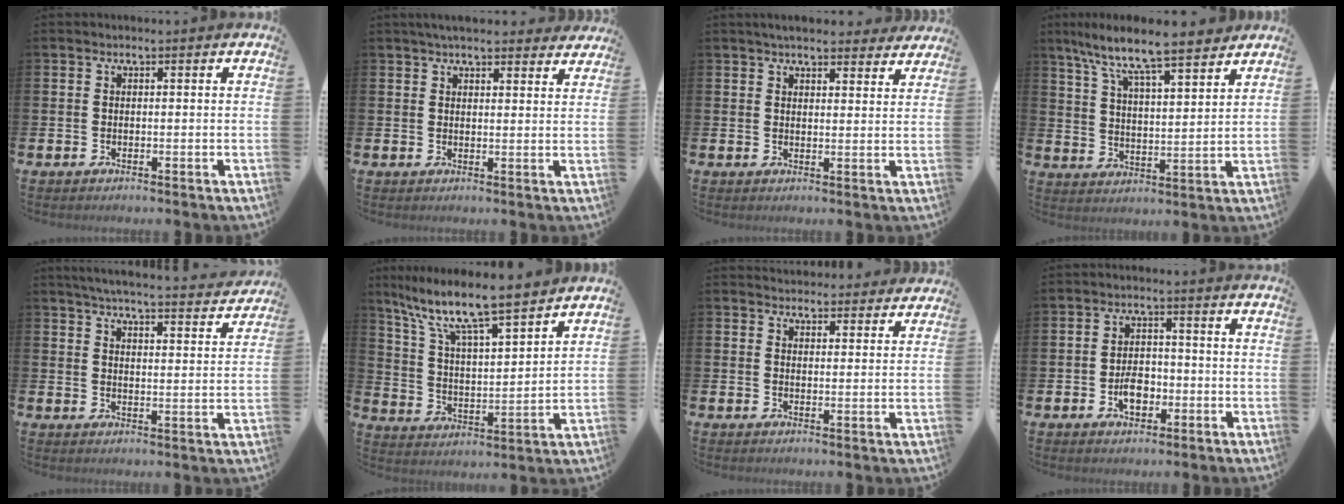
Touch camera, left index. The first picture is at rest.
{"total": 4.0, "force": [3.7, 0.7, 1.1], "torque": [-0.027, -0.010, 0.069]}
{"total": 4.5, "force": [4.2, 1.0, 1.1], "torque": [-0.022, -0.017, 0.076]}
{"total": 9.2, "force": [8.3, 1.0, 3.8], "torque": [-0.112, -0.046, 0.145]}
{"total": 5.3, "force": [5.2, 0.3, 1.3], "torque": [-0.029, -0.043, 0.086]}
{"total": 10.2, "force": [8.9, 1.2, 4.7], "torque": [-0.134, -0.053, 0.152]}
{"total": 3.7, "force": [3.6, 0.8, -0.1], "torque": [-0.006, -0.016, 0.066]}
{"total": 4.1, "force": [-1.3, 2.6, 2.9], "torque": [-0.040, 0.002, -0.028]}